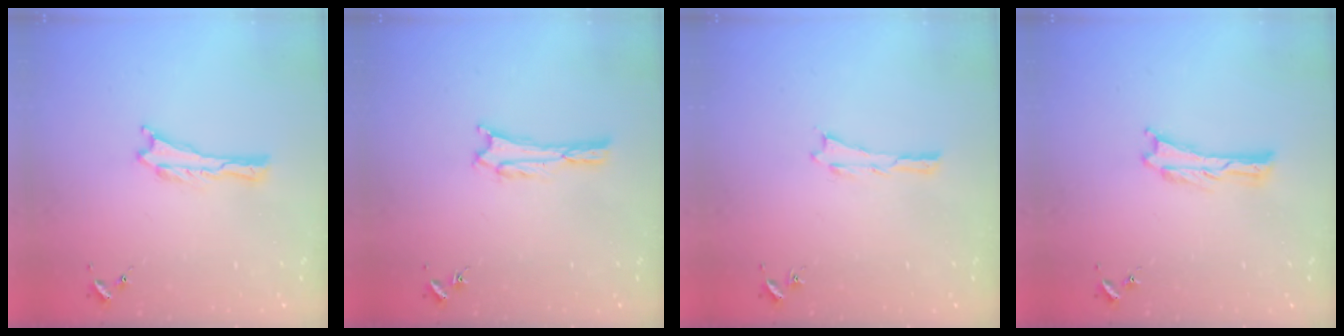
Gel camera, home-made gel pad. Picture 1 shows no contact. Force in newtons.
{"total": 1.7, "press": 1.7, "slide": 0.3}
{"total": 0.0}
{"total": 0.0}